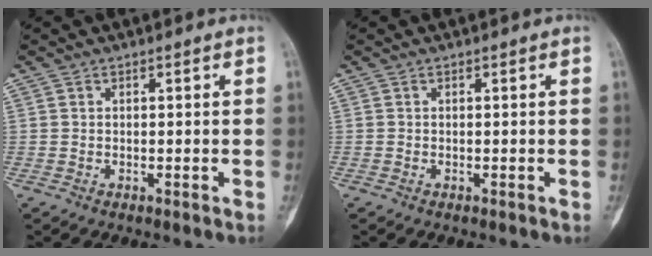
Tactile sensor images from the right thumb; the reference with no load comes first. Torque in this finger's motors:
{"motor_torque": [0.08, 0.03, -0.09, 0.09, 0.05]}